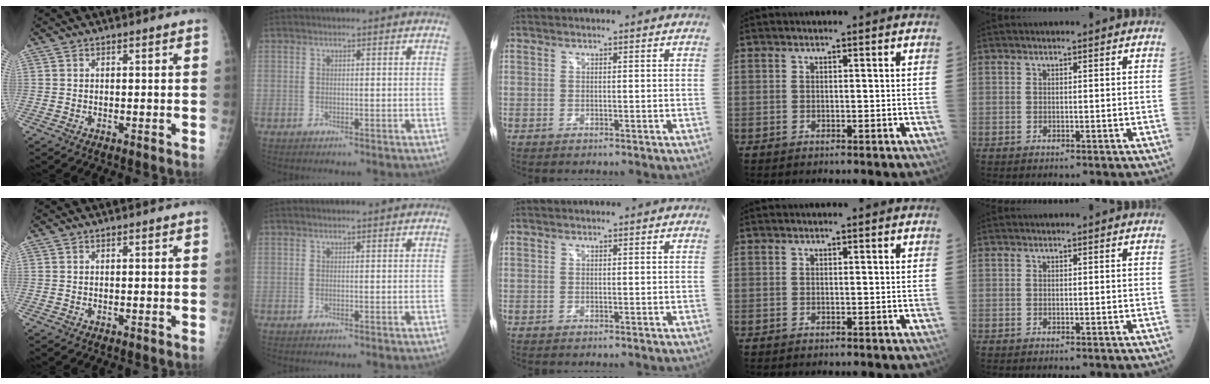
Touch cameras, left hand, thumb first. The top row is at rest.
{"index": {"total": 0.6, "force": [0.6, 0.0, 0.2], "torque": [-0.001, 0.007, 0.010]}}